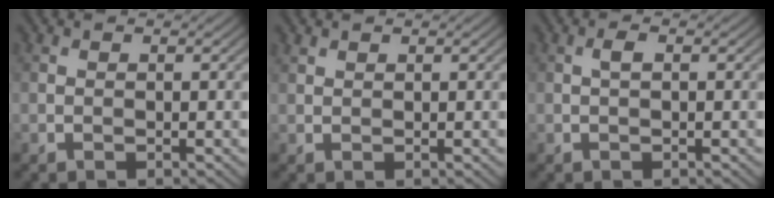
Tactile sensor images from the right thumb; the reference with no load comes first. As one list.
[{"total": 1.0, "force": [0.8, 0.4, 0.2], "torque": [-0.008, 0.001, 0.020]}, {"total": 1.0, "force": [0.1, 0.4, 1.0], "torque": [-0.021, 0.004, 0.001]}]